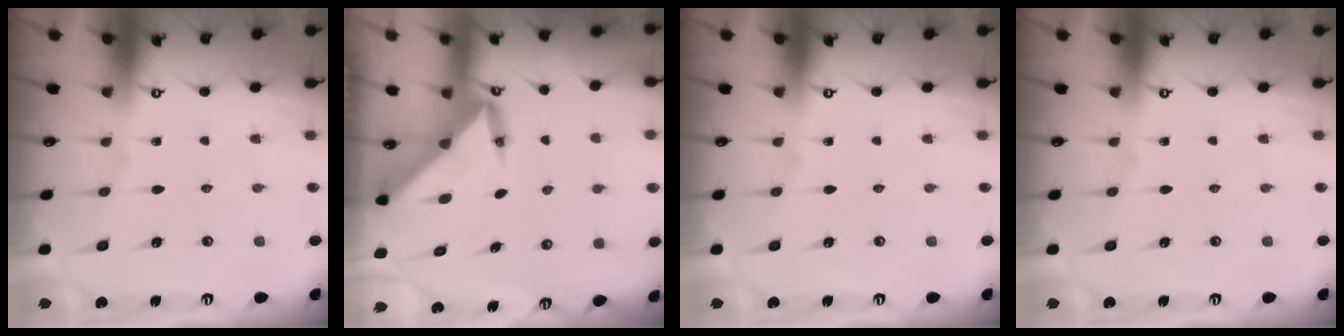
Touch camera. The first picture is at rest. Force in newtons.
{"total": 3.9, "press": 3.9, "slide": 0.4}
{"total": 0.0}
{"total": 0.0}